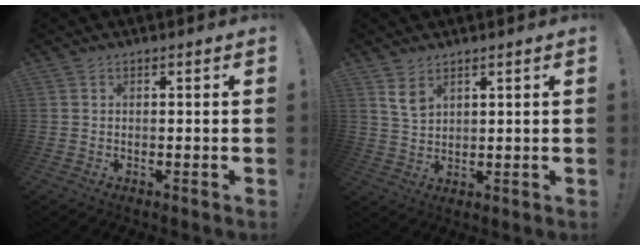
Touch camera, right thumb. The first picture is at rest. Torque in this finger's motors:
{"motor_torque": [-0.01, -0.03, 0.35, -0.54, 0.03]}